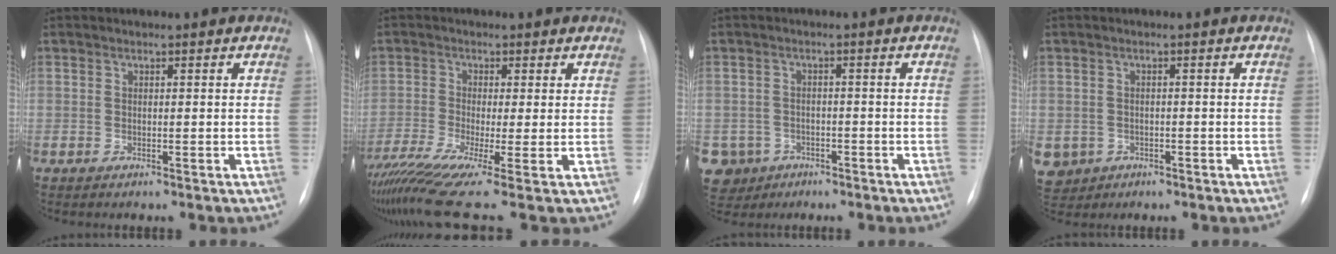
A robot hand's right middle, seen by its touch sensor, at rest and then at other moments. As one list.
[{"total": 13.9, "force": [-8.8, 1.3, 10.6], "torque": [-0.234, -0.039, -0.154]}, {"total": 7.4, "force": [-3.7, 6.4, 0.7], "torque": [-0.031, 0.008, -0.056]}, {"total": 6.8, "force": [-2.9, 6.0, 1.6], "torque": [-0.050, 0.002, -0.038]}]